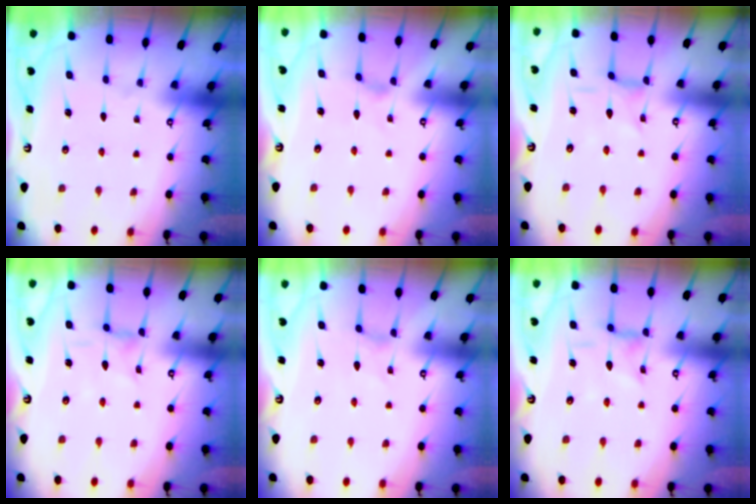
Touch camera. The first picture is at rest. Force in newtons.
{"total": 0.0}
{"total": 0.7, "press": 0.7, "slide": 0.1}
{"total": 1.7, "press": 1.7, "slide": 0.4}
{"total": 0.0}
{"total": 2.1, "press": 2.1, "slide": 0.3}